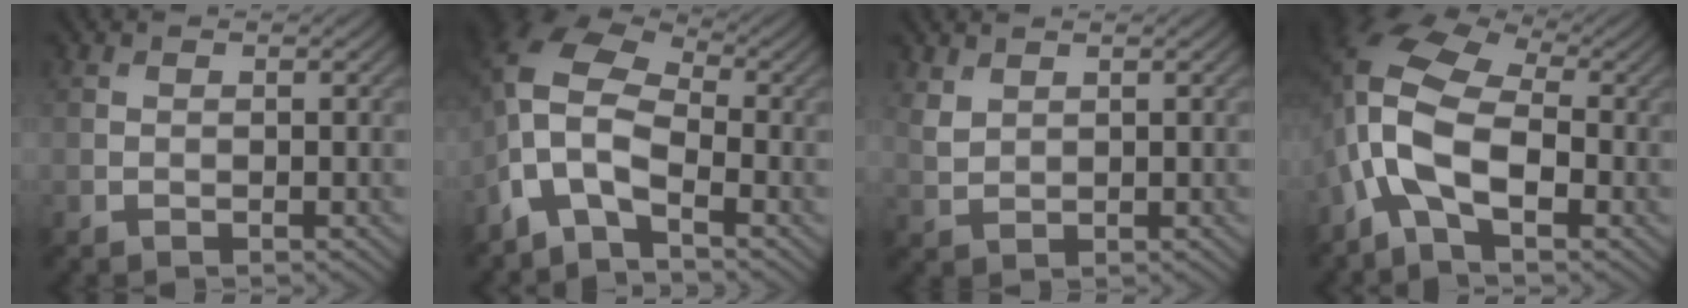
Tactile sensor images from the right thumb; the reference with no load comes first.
{"total": 8.5, "force": [-3.7, 4.4, 6.3], "torque": [-0.137, -0.001, -0.094]}
{"total": 2.1, "force": [1.5, 1.1, 0.9], "torque": [-0.030, -0.001, 0.036]}
{"total": 12.6, "force": [-2.4, 6.7, 10.4], "torque": [-0.236, 0.005, -0.064]}